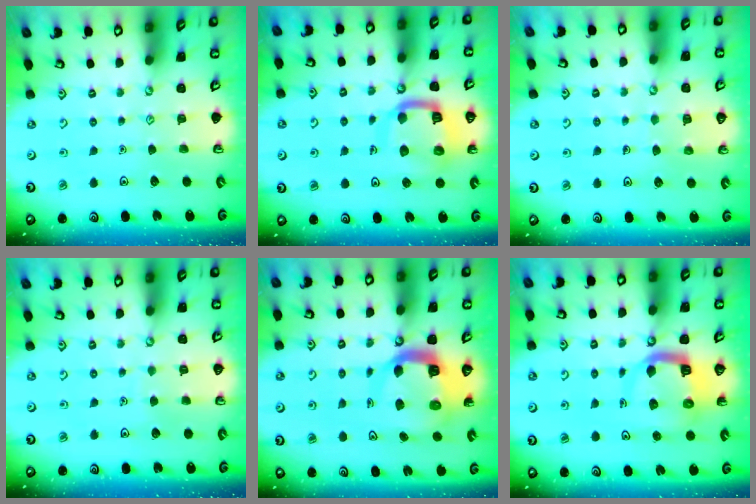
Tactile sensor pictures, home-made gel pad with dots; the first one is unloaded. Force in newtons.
{"total": 13.1, "press": 13.0, "slide": 1.7}
{"total": 4.7, "press": 4.6, "slide": 0.4}
{"total": 2.8, "press": 2.8, "slide": 0.1}
{"total": 10.3, "press": 10.2, "slide": 1.4}
{"total": 9.5, "press": 9.4, "slide": 1.3}